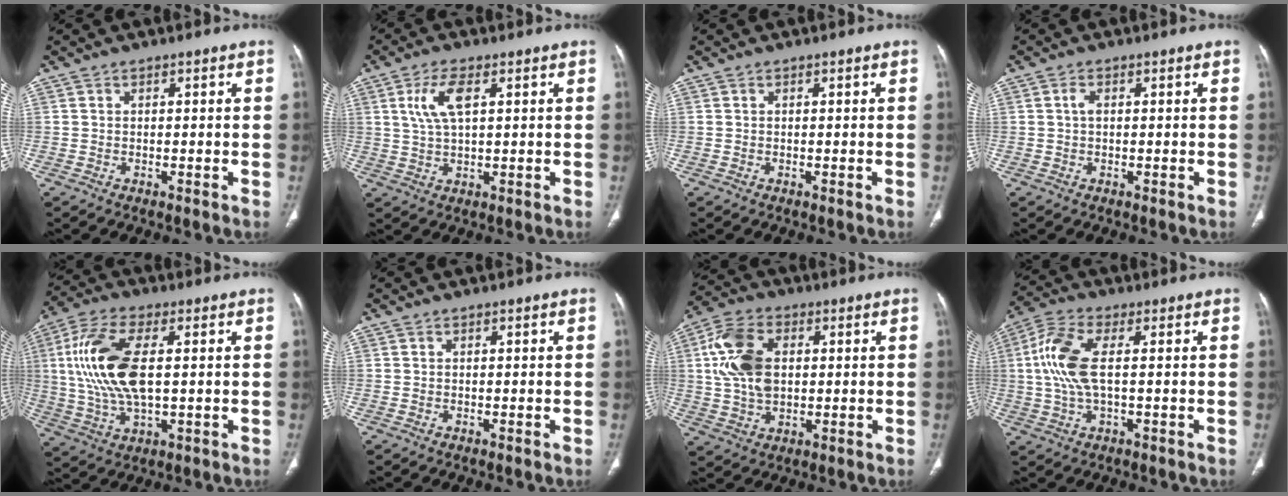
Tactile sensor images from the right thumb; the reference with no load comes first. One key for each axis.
{"total": 6.6, "fx": 2.2, "fy": 2.7, "fz": 5.6, "tx": -0.122, "ty": -0.001, "tz": 0.049}
{"total": 0.0}
{"total": 1.5, "fx": 0.3, "fy": 0.8, "fz": 1.2, "tx": -0.026, "ty": 0.006, "tz": 0.005}
{"total": 15.9, "fx": 2.2, "fy": 7.1, "fz": 14.0, "tx": -0.303, "ty": 0.003, "tz": 0.044}
{"total": 0.0}
{"total": 12.5, "fx": 2.2, "fy": 8.0, "fz": 9.4, "tx": -0.182, "ty": 0.009, "tz": 0.039}
{"total": 9.9, "fx": 1.0, "fy": 4.1, "fz": 9.0, "tx": -0.220, "ty": 0.015, "tz": 0.017}